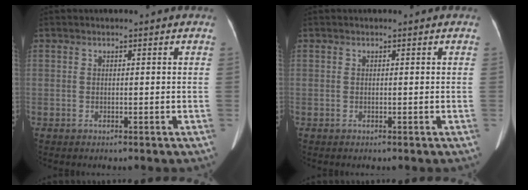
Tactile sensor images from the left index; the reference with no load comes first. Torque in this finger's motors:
{"motor_torque": [0.11, 0.01, 0.04, 0.02]}